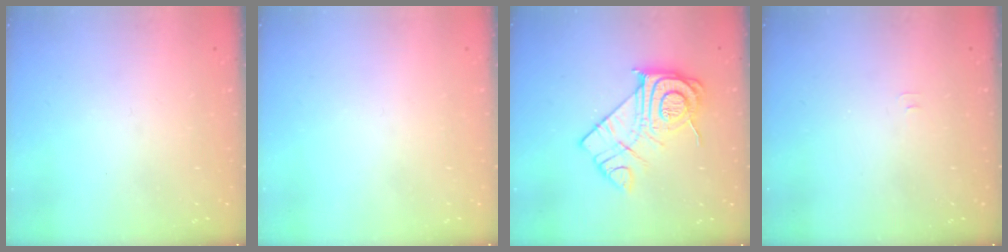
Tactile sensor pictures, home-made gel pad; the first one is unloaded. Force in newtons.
{"total": 1.8, "press": 1.7, "slide": 0.1}
{"total": 15.7, "press": 15.6, "slide": 1.4}
{"total": 2.9, "press": 2.9, "slide": 0.3}